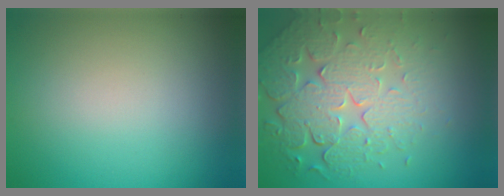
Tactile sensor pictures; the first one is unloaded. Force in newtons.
{"total": 7.6, "press": 5.5, "slide": 5.3}